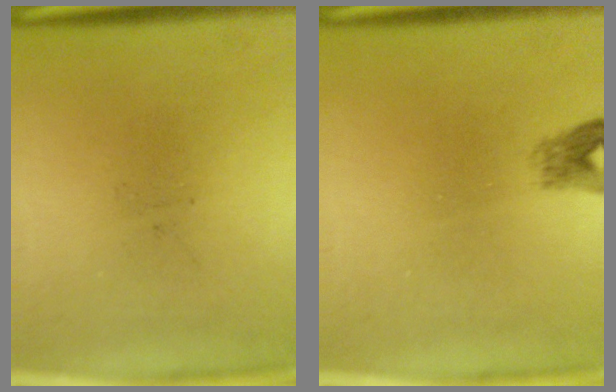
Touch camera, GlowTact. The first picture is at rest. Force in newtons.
{"total": 1.8}